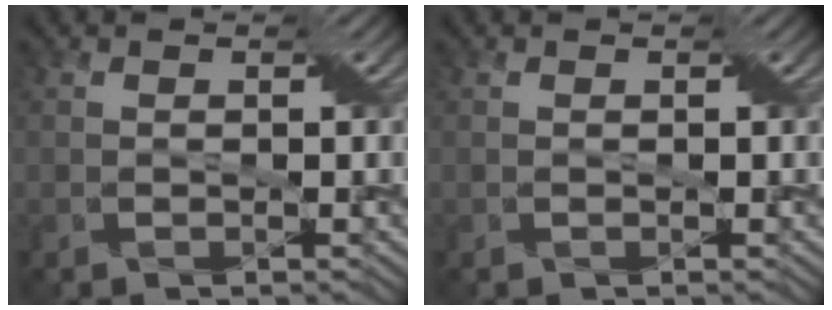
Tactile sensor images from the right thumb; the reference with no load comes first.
{"total": 0.0}